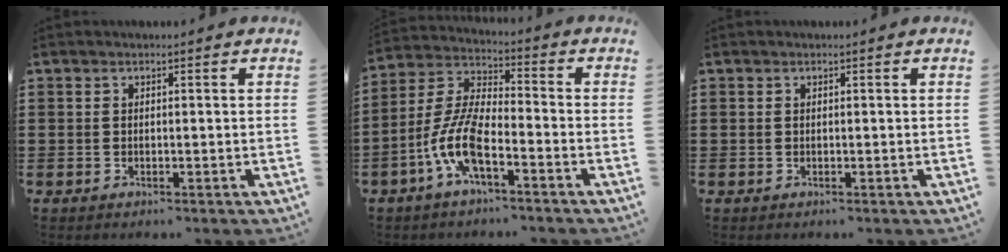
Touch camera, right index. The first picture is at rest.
{"total": 9.0, "force": [-4.7, 2.4, 7.3], "torque": [-0.185, -0.015, -0.096]}
{"total": 0.0}